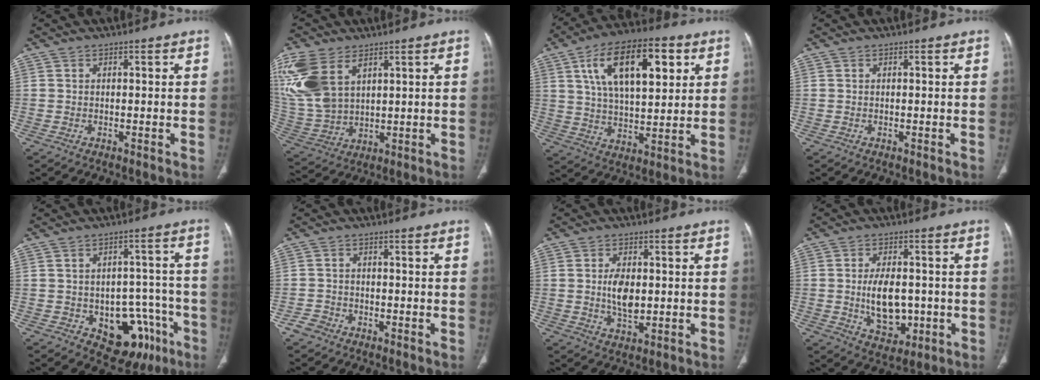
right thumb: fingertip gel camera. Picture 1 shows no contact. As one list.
[{"total": 16.4, "force": [7.4, 9.8, 10.9], "torque": [-0.255, -0.017, 0.160]}, {"total": 19.6, "force": [7.4, 9.0, 15.7], "torque": [-0.235, -0.011, 0.124]}, {"total": 0.0}, {"total": 13.9, "force": [-6.2, 8.7, 8.8], "torque": [-0.068, 0.045, -0.072]}, {"total": 2.4, "force": [-1.7, 1.7, 0.4], "torque": [-0.009, 0.012, -0.033]}, {"total": 6.2, "force": [0.2, 3.5, 5.2], "torque": [-0.089, -0.006, 0.007]}, {"total": 10.0, "force": [-1.0, 6.3, 7.7], "torque": [-0.103, 0.000, -0.006]}]